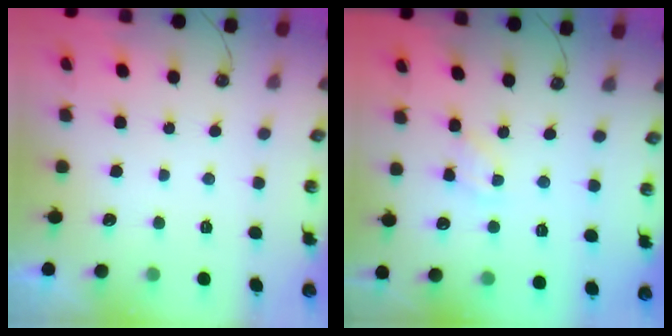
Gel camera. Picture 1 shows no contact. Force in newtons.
{"total": 2.7, "press": 2.6, "slide": 0.4}